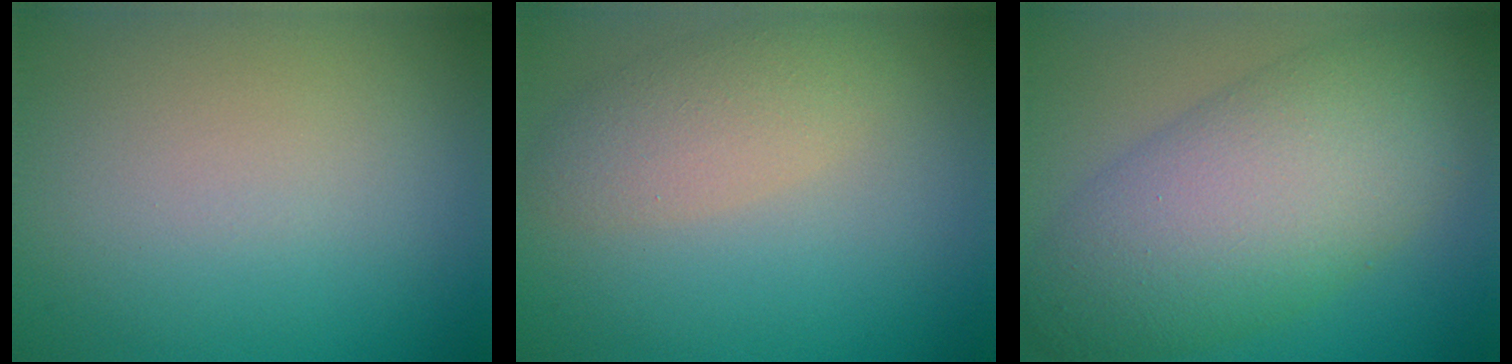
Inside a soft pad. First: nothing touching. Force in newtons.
{"total": 3.2, "press": 3.1, "slide": 0.3}
{"total": 9.8, "press": 9.8, "slide": 0.4}